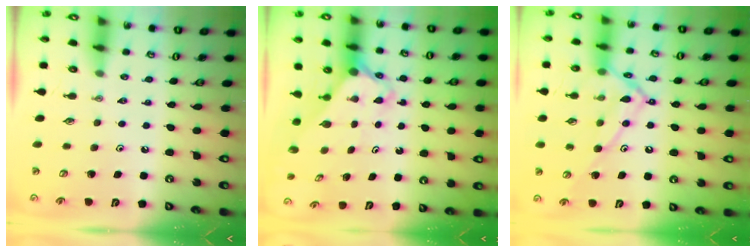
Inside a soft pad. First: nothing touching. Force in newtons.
{"total": 2.5, "press": 2.5, "slide": 0.2}
{"total": 16.4, "press": 16.4, "slide": 1.1}